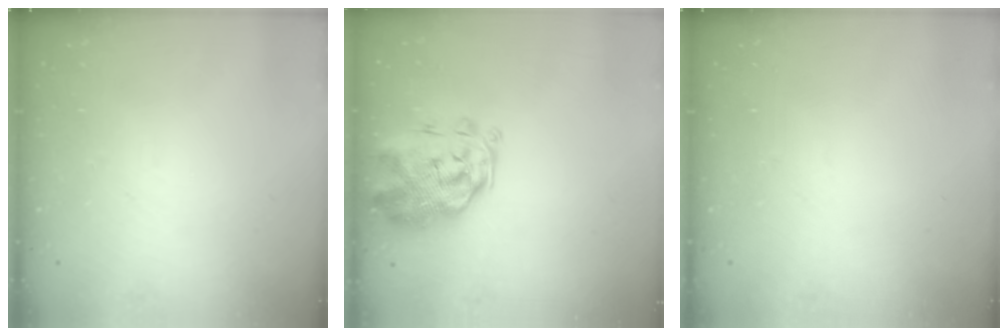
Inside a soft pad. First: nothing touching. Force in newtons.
{"total": 3.4, "press": 3.0, "slide": 1.6}
{"total": 0.0}